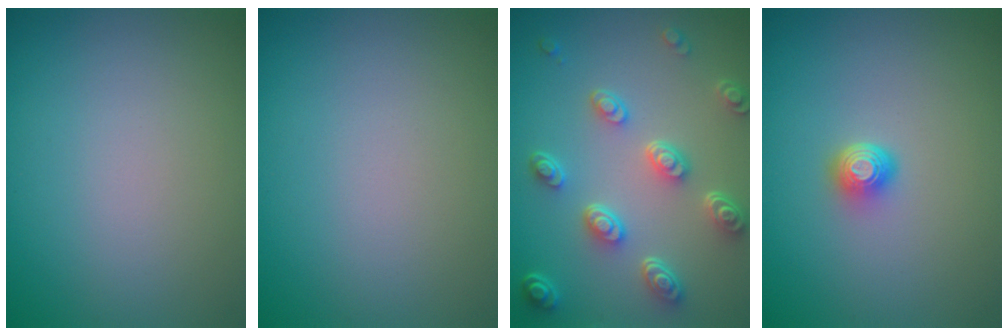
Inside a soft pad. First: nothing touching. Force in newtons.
{"total": 0.0}
{"total": 5.1, "press": 3.8, "slide": 3.5}
{"total": 1.8, "press": 1.3, "slide": 1.3}